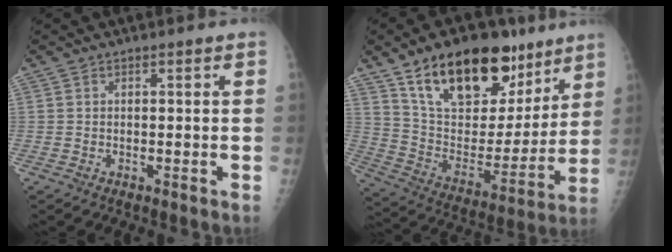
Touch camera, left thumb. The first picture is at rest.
{"total": 25.1, "force": [15.5, 12.9, 14.8], "torque": [-0.192, -0.051, 0.263]}